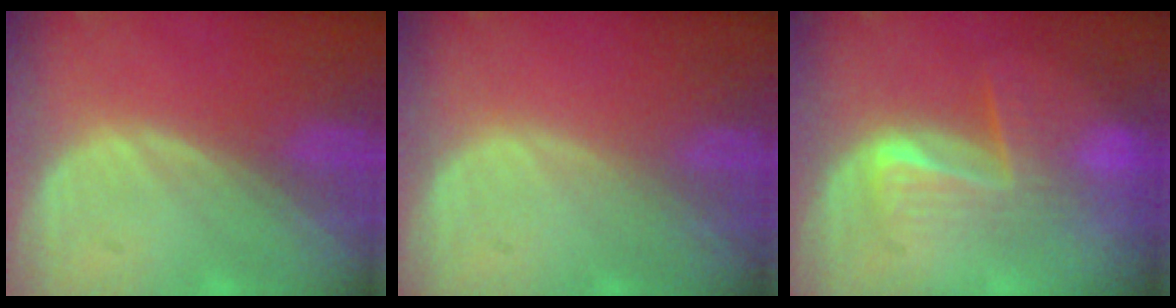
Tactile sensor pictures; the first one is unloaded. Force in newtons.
{"total": 0.0}
{"total": 6.5, "press": 6.4, "slide": 1.3}